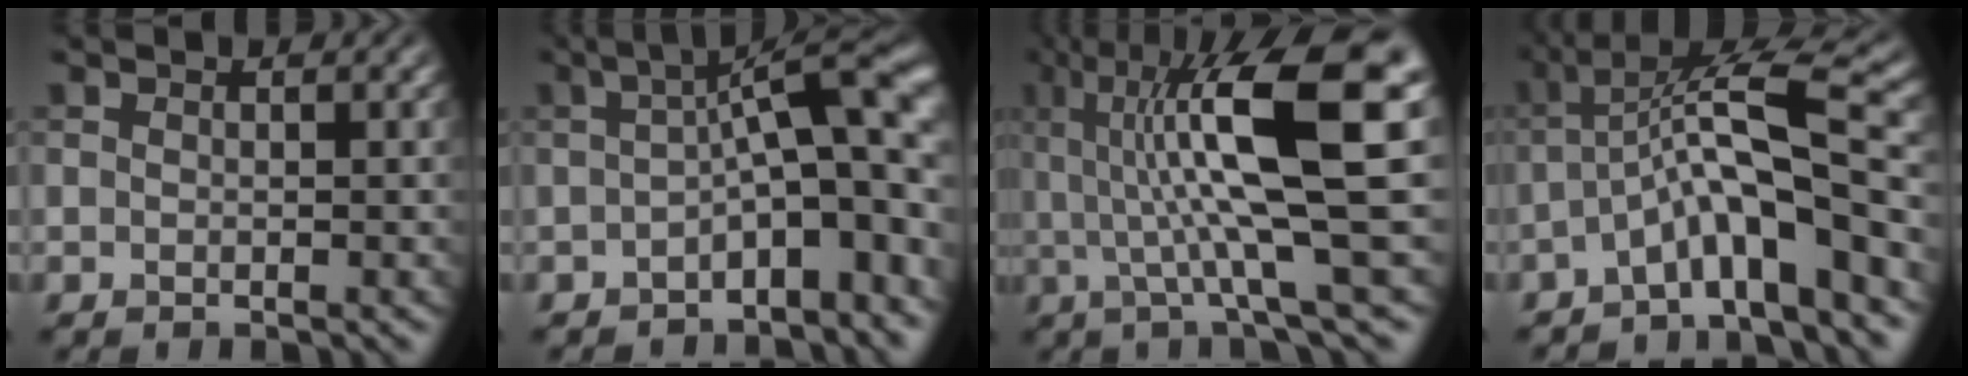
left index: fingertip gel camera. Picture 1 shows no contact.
{"total": 10.0, "force": [-1.6, 2.9, 9.5], "torque": [-0.124, 0.020, -0.029]}
{"total": 12.8, "force": [2.4, 2.8, 12.2], "torque": [-0.195, 0.012, 0.042]}
{"total": 8.5, "force": [-2.6, 1.7, 8.0], "torque": [-0.125, 0.026, -0.057]}